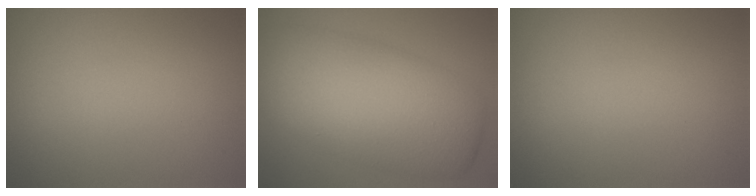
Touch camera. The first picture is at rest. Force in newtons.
{"total": 10.0, "press": 10.0, "slide": 0.2}
{"total": 0.0}